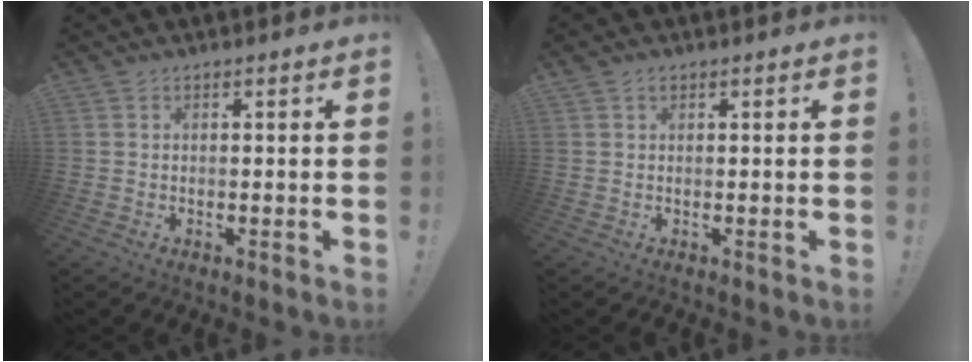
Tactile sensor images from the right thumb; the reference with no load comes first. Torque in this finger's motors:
{"motor_torque": [-0.11, 0.01, 0.22, -0.11, -0.02]}